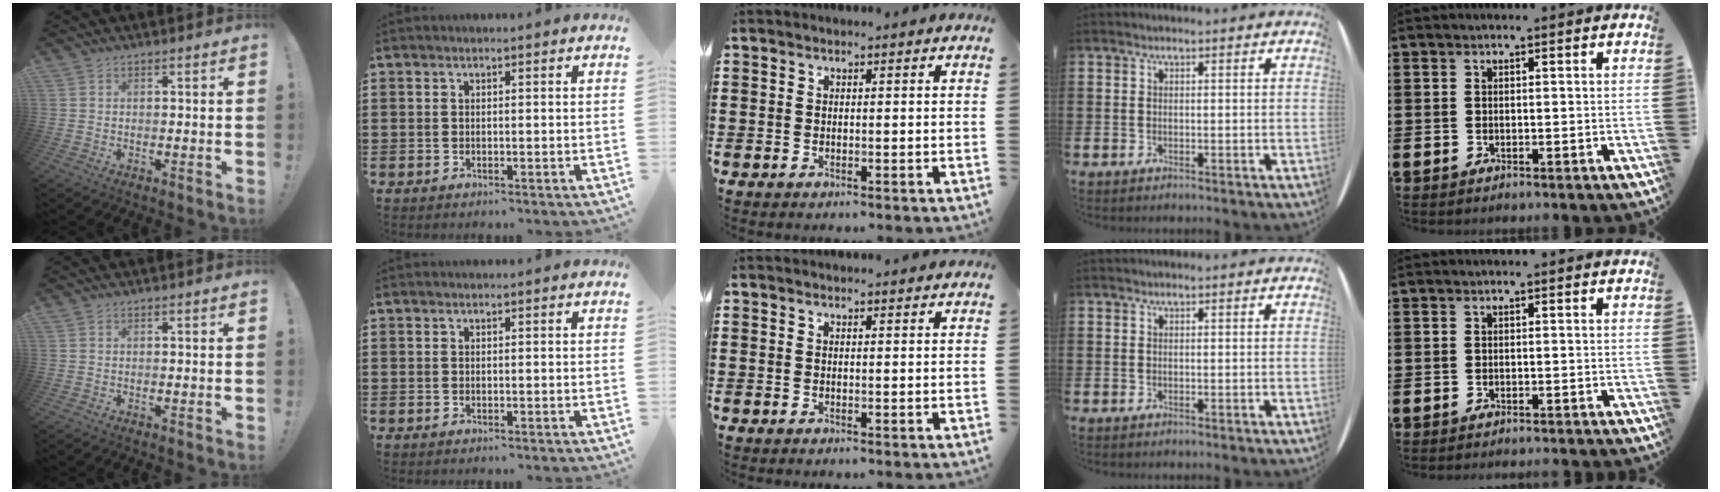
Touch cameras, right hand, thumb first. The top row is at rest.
{"middle": {"total": 0.7, "force": [0.6, 0.1, 0.2], "torque": [0.002, -0.004, 0.010]}, "little": {"total": 0.7, "force": [-0.7, -0.1, 0.0], "torque": [0.000, -0.002, -0.014]}}